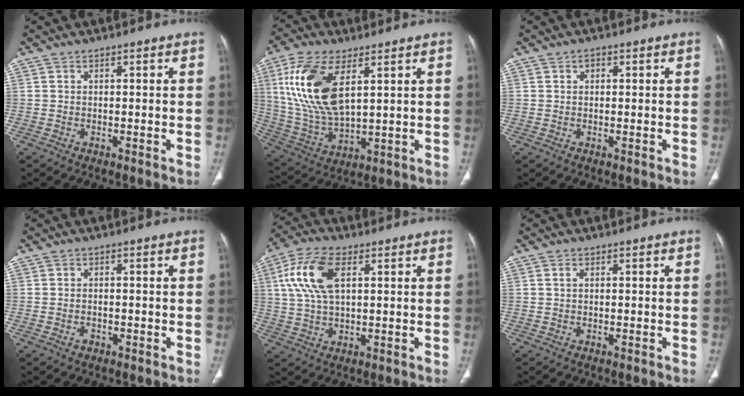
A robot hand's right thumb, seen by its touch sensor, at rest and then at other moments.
{"total": 17.0, "force": [5.9, 8.0, 13.9], "torque": [-0.289, -0.019, 0.124]}
{"total": 1.0, "force": [0.4, 0.7, 0.6], "torque": [-0.006, 0.002, 0.005]}
{"total": 1.4, "force": [-0.6, 1.0, 0.7], "torque": [-0.012, 0.007, -0.008]}
{"total": 11.3, "force": [3.3, 5.7, 9.2], "torque": [-0.200, 0.011, 0.064]}
{"total": 0.7, "force": [0.2, 0.5, 0.5], "torque": [-0.012, 0.002, 0.003]}